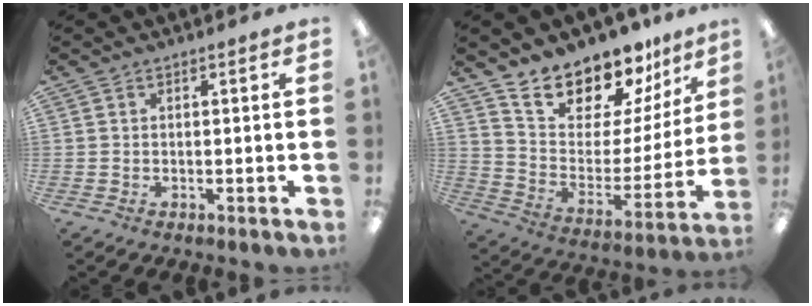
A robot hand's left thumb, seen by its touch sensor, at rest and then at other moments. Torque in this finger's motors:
{"motor_torque": [0.23, 0.50, 1.10, -1.68, 0.08]}